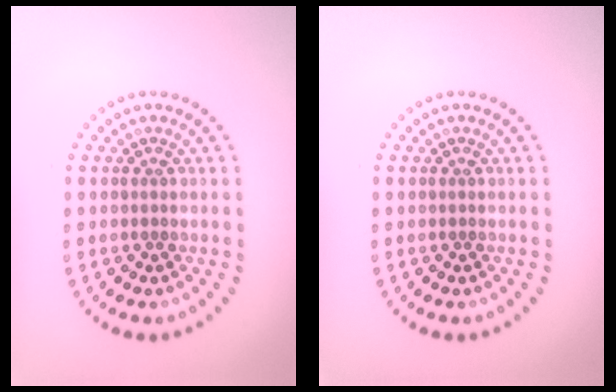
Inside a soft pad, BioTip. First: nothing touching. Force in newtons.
{"total": 0.0}